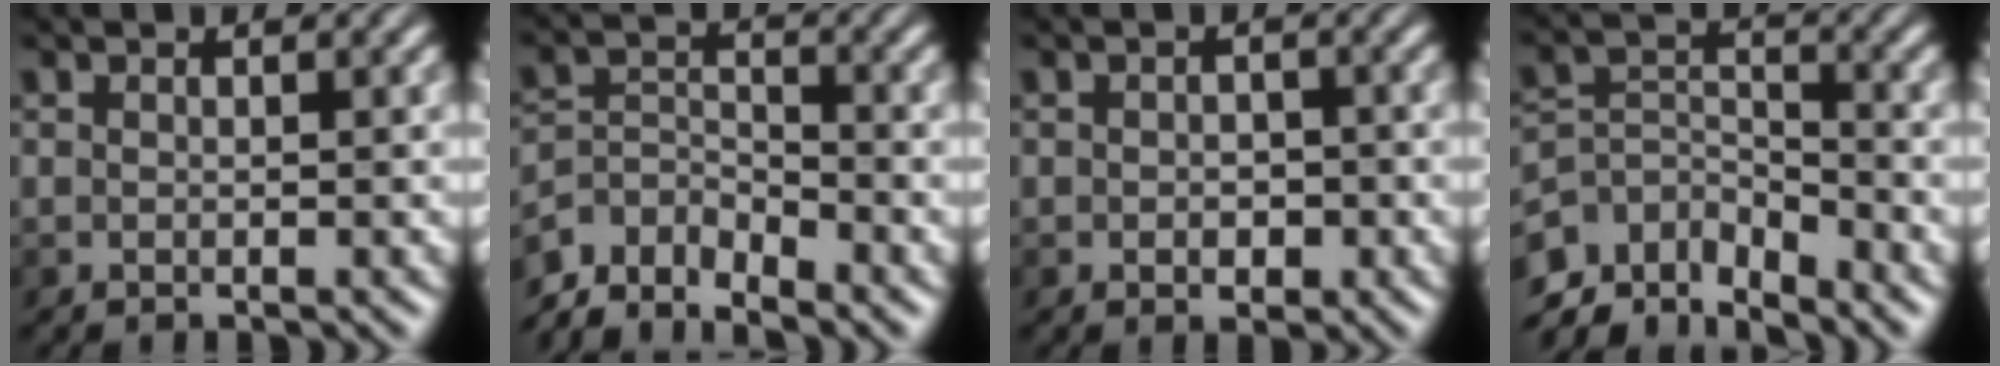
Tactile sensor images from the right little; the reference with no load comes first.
{"total": 5.0, "force": [-4.4, 1.9, 1.7], "torque": [-0.029, -0.003, -0.091]}
{"total": 1.8, "force": [-0.4, 1.1, 1.3], "torque": [-0.018, -0.003, -0.007]}
{"total": 5.8, "force": [-4.5, 2.3, 2.8], "torque": [-0.047, -0.008, -0.086]}